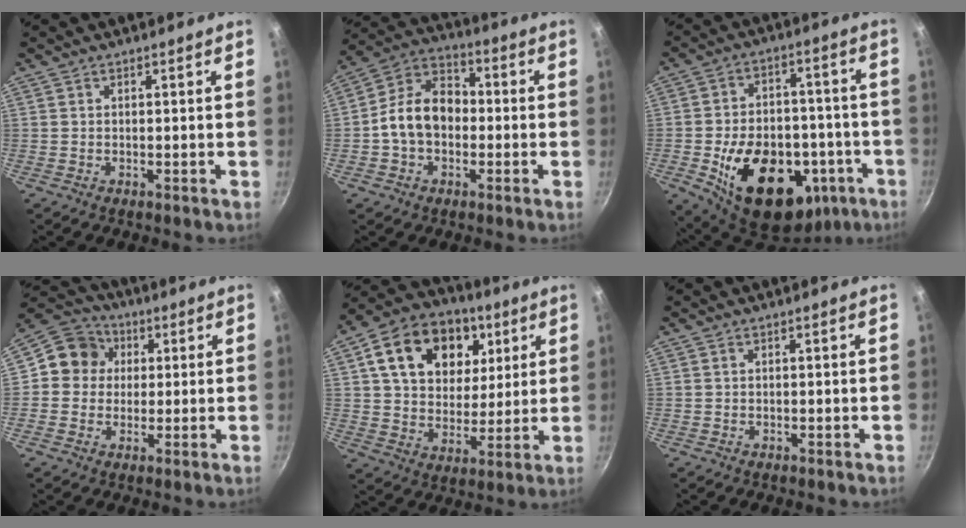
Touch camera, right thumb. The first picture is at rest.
{"total": 11.7, "force": [-1.3, 8.5, 7.9], "torque": [-0.104, 0.039, -0.043]}
{"total": 25.5, "force": [-9.0, 16.3, 17.3], "torque": [-0.233, 0.041, -0.113]}
{"total": 8.6, "force": [1.3, 8.0, 2.8], "torque": [-0.009, 0.014, -0.001]}
{"total": 20.0, "force": [7.3, 14.6, 11.5], "torque": [-0.173, -0.003, 0.115]}
{"total": 0.0}